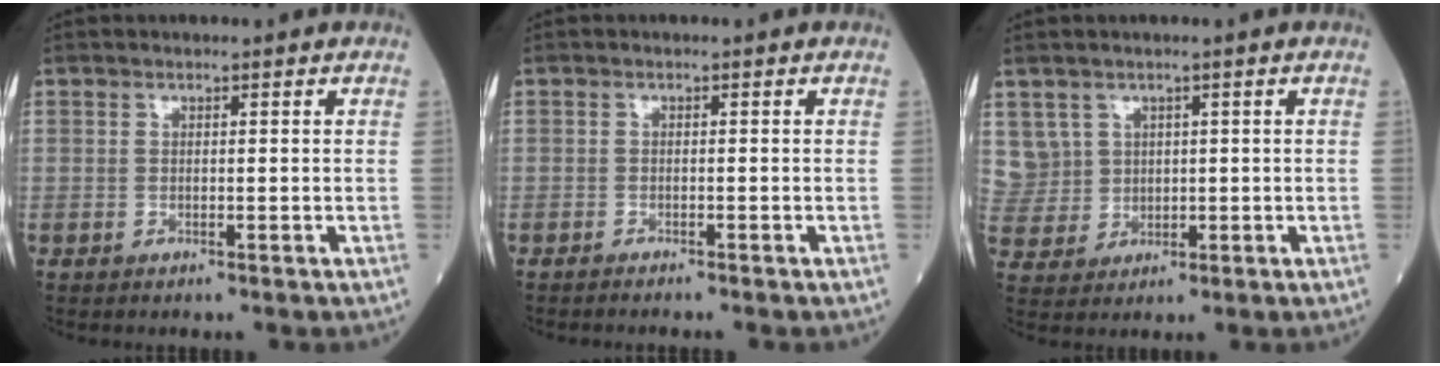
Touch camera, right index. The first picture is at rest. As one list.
[{"total": 1.4, "force": [-1.3, -0.1, 0.6], "torque": [-0.012, 0.000, -0.016]}, {"total": 6.2, "force": [2.4, 5.8, 0.0], "torque": [-0.005, 0.020, 0.062]}]